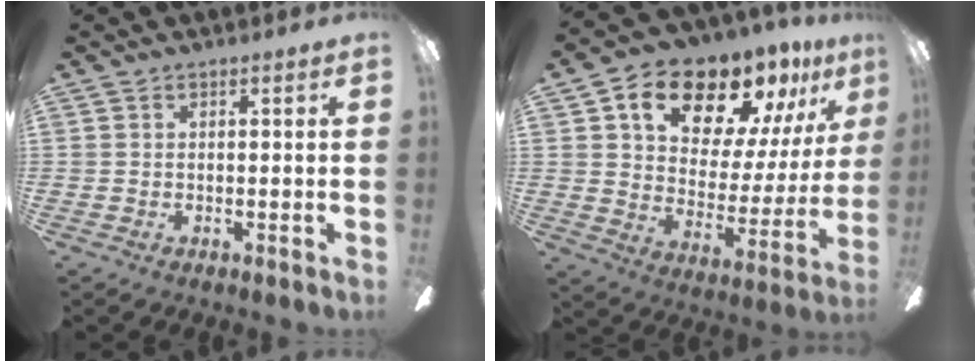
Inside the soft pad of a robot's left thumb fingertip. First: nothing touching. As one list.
[{"total": 18.1, "force": [13.3, 9.1, 8.3], "torque": [-0.133, -0.089, 0.227]}]